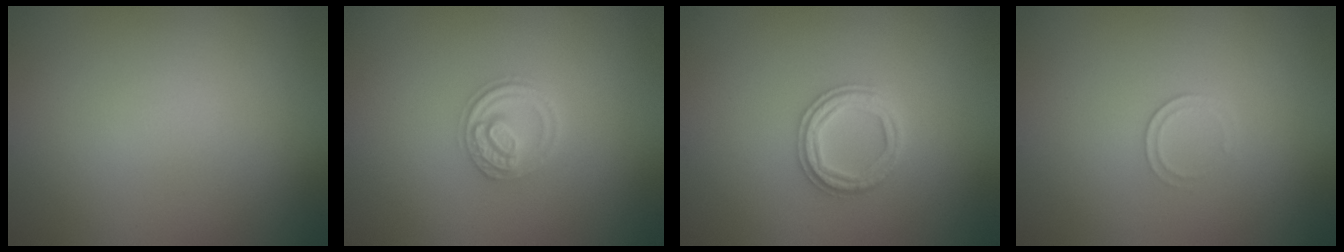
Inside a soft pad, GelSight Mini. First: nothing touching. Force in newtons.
{"total": 2.8, "press": 2.8, "slide": 0.3}
{"total": 2.4, "press": 2.4, "slide": 0.3}
{"total": 0.7, "press": 0.3, "slide": 0.6}